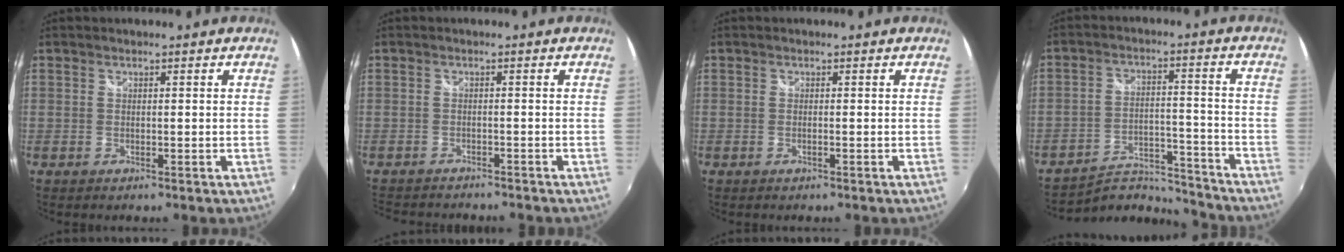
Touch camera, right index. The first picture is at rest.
{"total": 6.6, "force": [-6.1, 1.7, 1.8], "torque": [-0.054, -0.009, -0.095]}
{"total": 0.8, "force": [-0.3, -0.1, 0.7], "torque": [-0.013, -0.001, -0.008]}
{"total": 11.8, "force": [-11.3, 2.8, 1.3], "torque": [-0.032, 0.027, -0.169]}